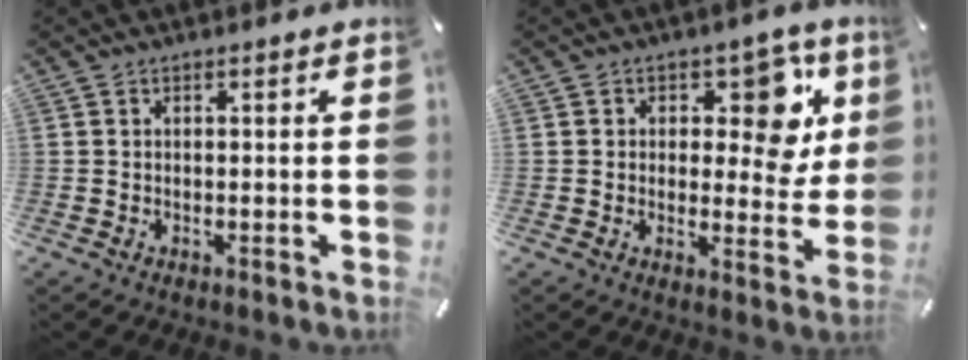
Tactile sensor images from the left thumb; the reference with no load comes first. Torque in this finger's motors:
{"motor_torque": [0.56, -0.02, 0.38, 0.14, 0.06]}